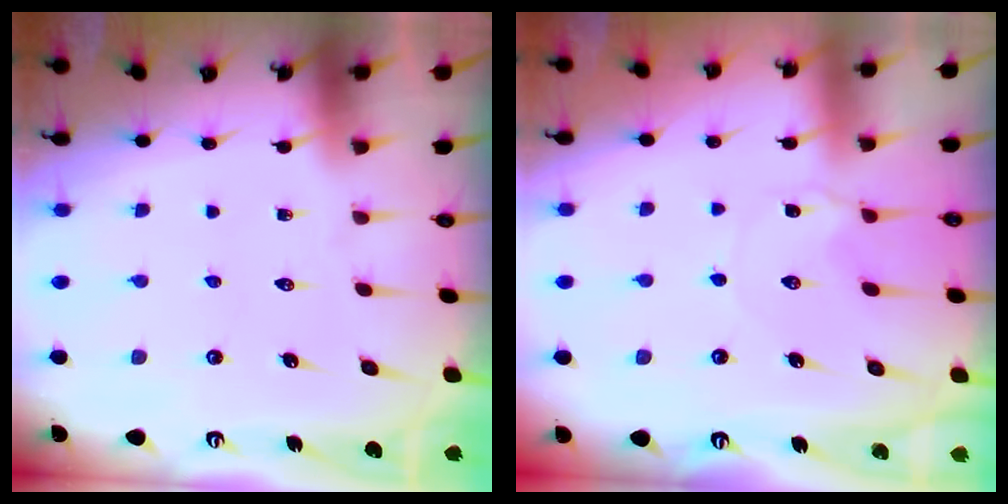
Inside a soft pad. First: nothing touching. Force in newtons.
{"total": 2.5, "press": 2.5, "slide": 0.3}